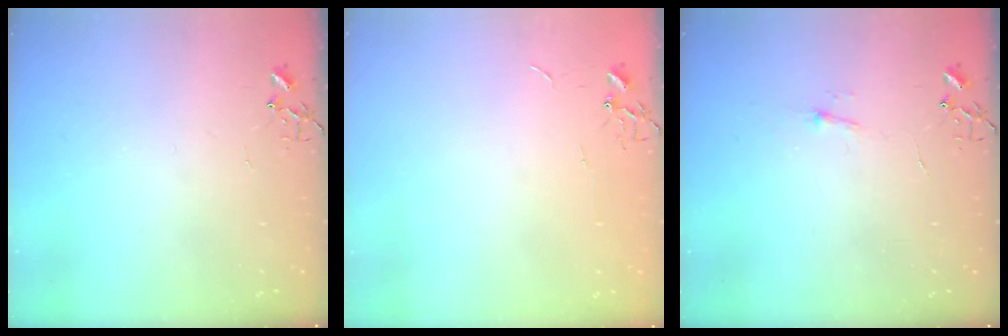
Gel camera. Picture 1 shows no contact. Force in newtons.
{"total": 0.7, "press": 0.7, "slide": 0.1}
{"total": 4.5, "press": 4.5, "slide": 0.6}